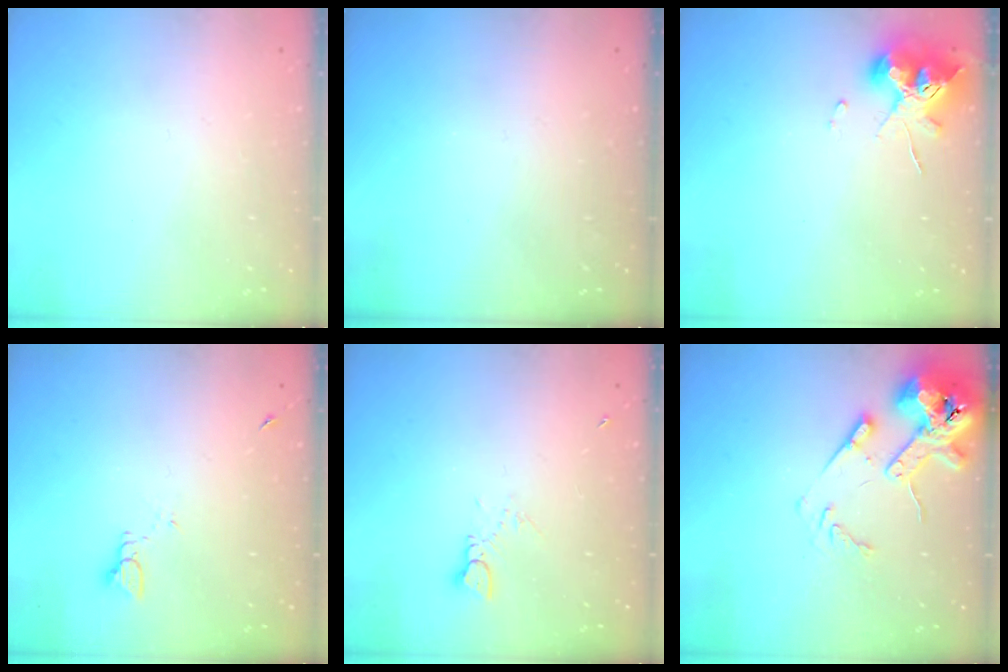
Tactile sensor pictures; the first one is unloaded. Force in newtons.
{"total": 0.0}
{"total": 11.0, "press": 11.0, "slide": 1.2}
{"total": 2.0, "press": 2.0, "slide": 0.3}
{"total": 2.0, "press": 2.0, "slide": 0.1}
{"total": 14.4, "press": 14.3, "slide": 2.0}